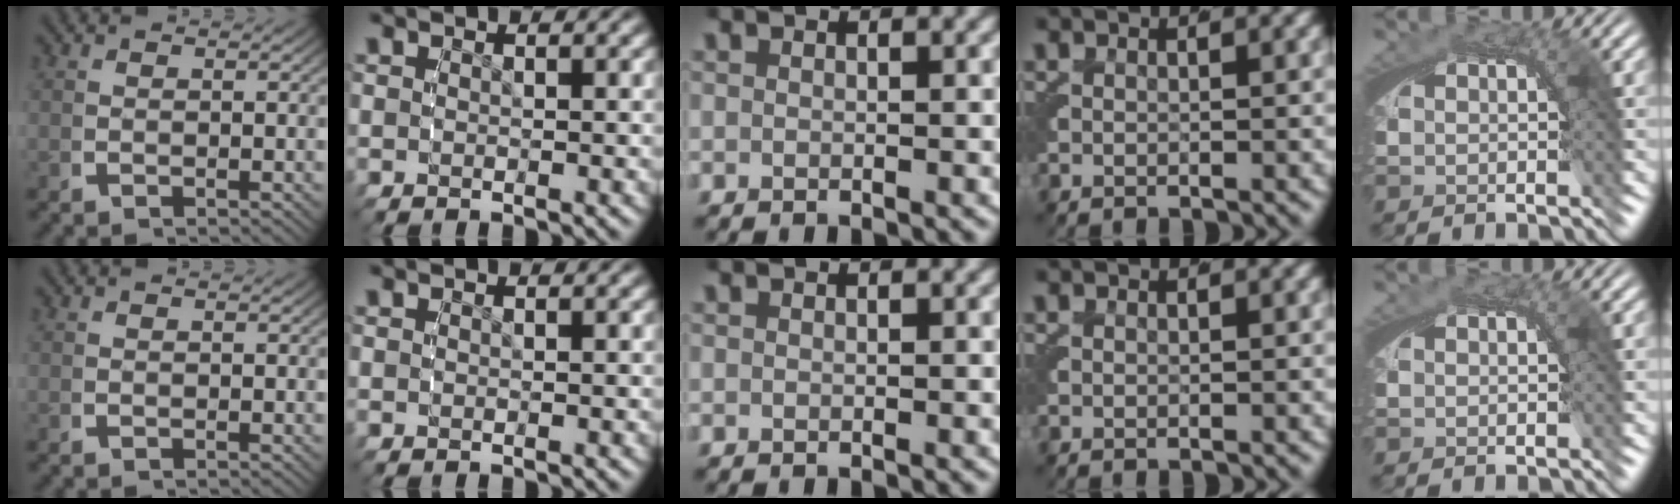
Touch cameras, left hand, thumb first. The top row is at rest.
{}